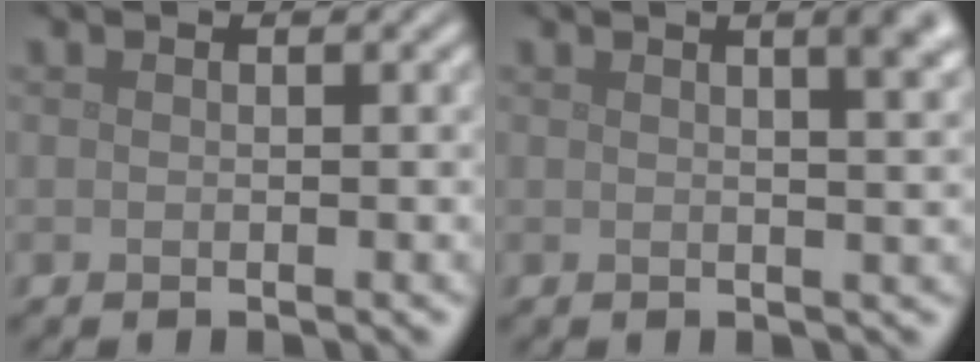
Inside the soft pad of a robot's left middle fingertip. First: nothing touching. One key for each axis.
{"total": 5.8, "fx": 2.6, "fy": 2.6, "fz": 4.5, "tx": -0.015, "ty": 0.039, "tz": 0.002}